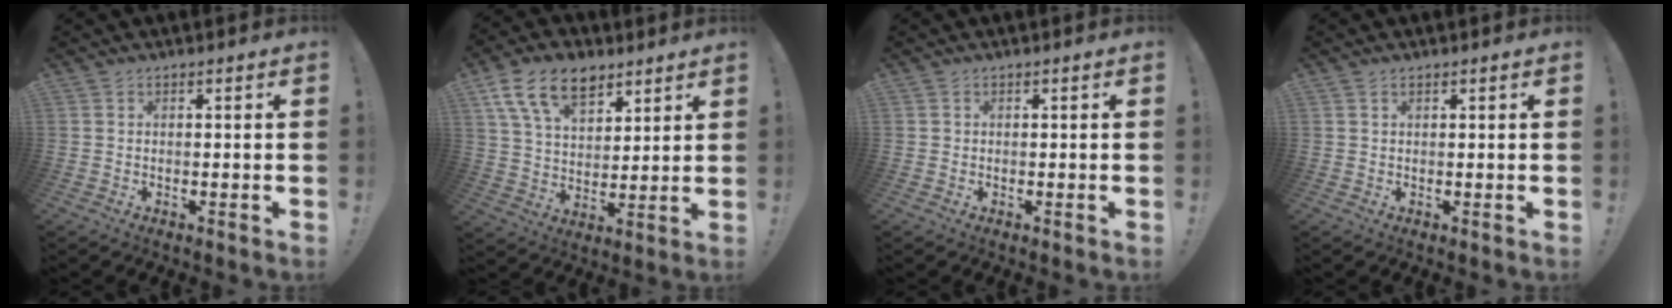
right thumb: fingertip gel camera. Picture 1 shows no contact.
{"total": 15.2, "force": [8.7, 9.0, 8.7], "torque": [-0.156, -0.033, 0.162]}
{"total": 0.6, "force": [0.2, 0.6, 0.1], "torque": [-0.003, 0.002, 0.004]}
{"total": 0.6, "force": [0.4, 0.3, 0.4], "torque": [-0.013, 0.003, 0.009]}